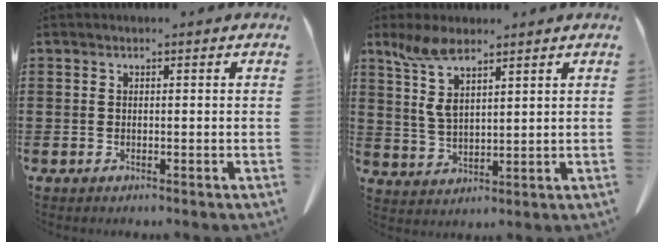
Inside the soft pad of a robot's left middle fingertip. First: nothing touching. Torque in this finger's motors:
{"motor_torque": [0.57, 0.49, 0.08, 0.03]}